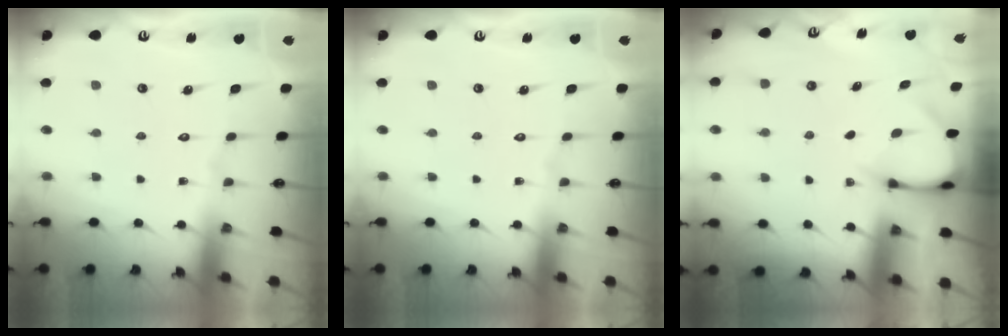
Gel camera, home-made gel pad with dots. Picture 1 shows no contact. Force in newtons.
{"total": 0.0}
{"total": 3.8, "press": 3.8, "slide": 0.3}